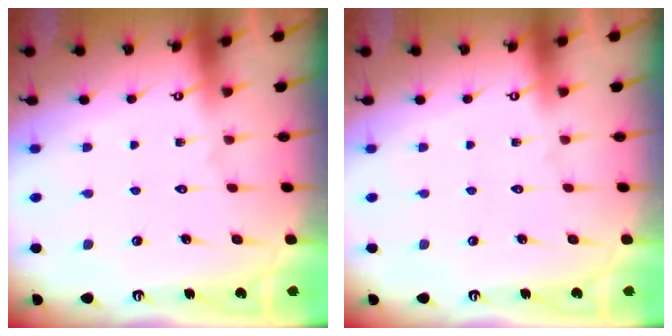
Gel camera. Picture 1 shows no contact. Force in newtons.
{"total": 0.0}